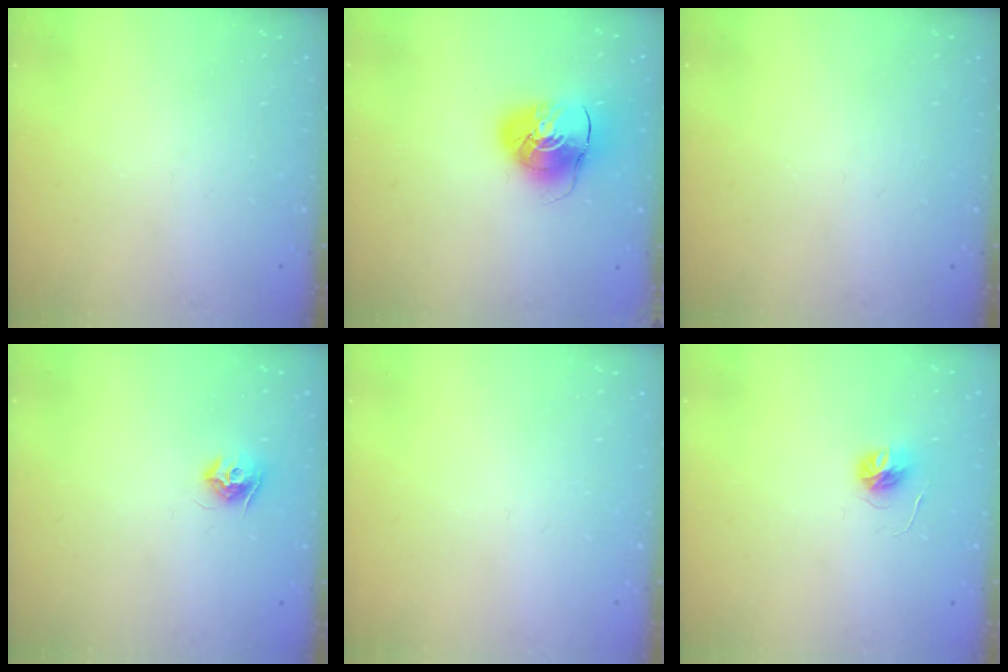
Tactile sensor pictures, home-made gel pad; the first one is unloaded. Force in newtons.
{"total": 10.2, "press": 10.1, "slide": 1.3}
{"total": 0.0}
{"total": 8.2, "press": 8.2, "slide": 0.1}
{"total": 0.0}
{"total": 5.2, "press": 5.2, "slide": 0.6}